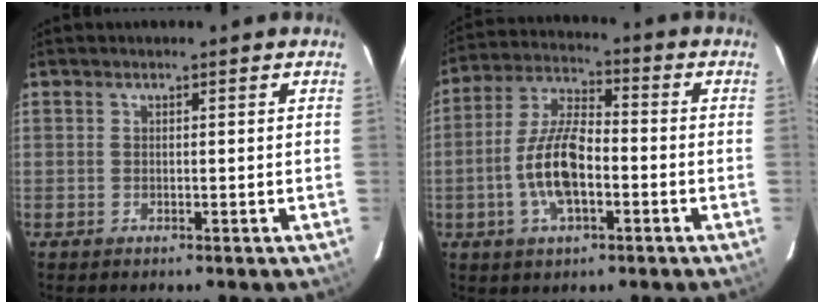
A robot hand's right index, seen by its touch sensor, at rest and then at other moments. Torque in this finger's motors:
{"motor_torque": [1.87, -0.14, 0.96, 0.12]}